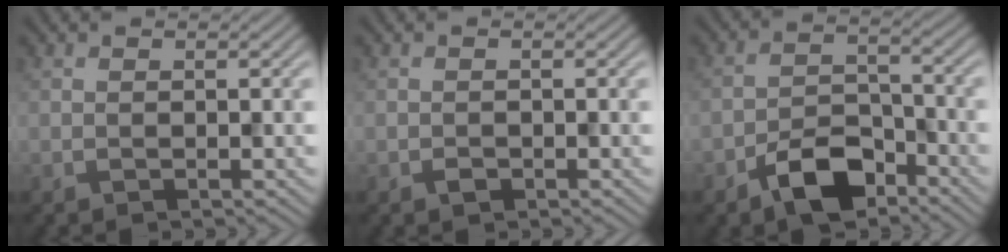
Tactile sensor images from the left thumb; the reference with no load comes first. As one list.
[{"total": 0.8, "force": [-0.5, 0.6, 0.3], "torque": [-0.004, -0.004, -0.009]}, {"total": 7.4, "force": [-4.8, 3.7, 4.1], "torque": [-0.067, 0.002, -0.103]}]